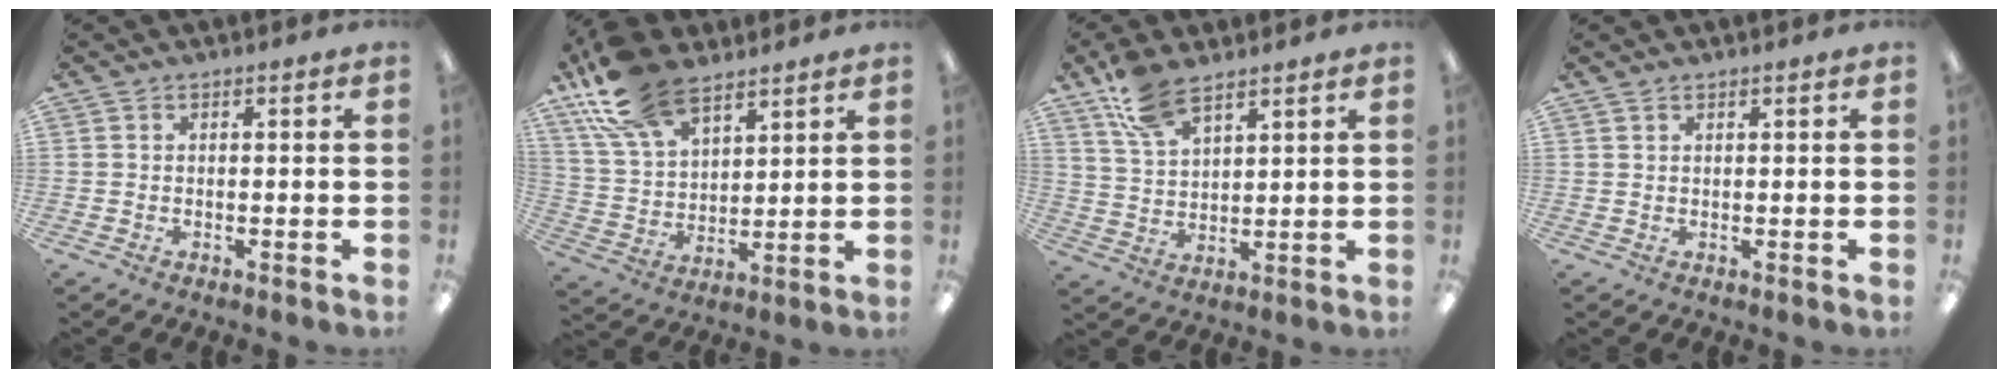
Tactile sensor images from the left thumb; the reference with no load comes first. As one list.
[{"total": 17.4, "force": [11.8, 8.8, 9.3], "torque": [-0.199, -0.042, 0.219]}, {"total": 10.1, "force": [7.3, 4.2, 5.5], "torque": [-0.117, -0.023, 0.137]}, {"total": 1.2, "force": [1.0, 0.6, 0.5], "torque": [-0.012, 0.000, 0.018]}]